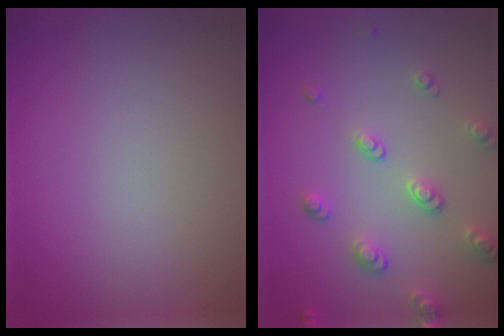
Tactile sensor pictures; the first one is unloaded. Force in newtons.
{"total": 2.9, "press": 2.6, "slide": 1.3}